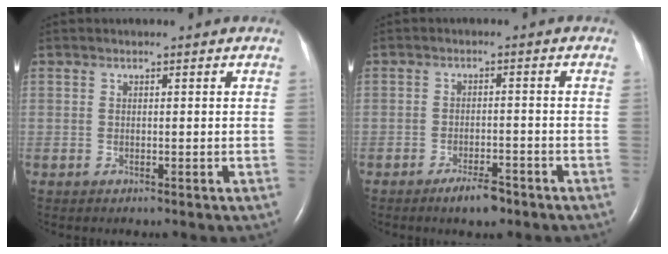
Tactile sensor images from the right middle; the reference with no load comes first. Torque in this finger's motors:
{"motor_torque": [0.39, -0.37, 0.02, 0.02]}